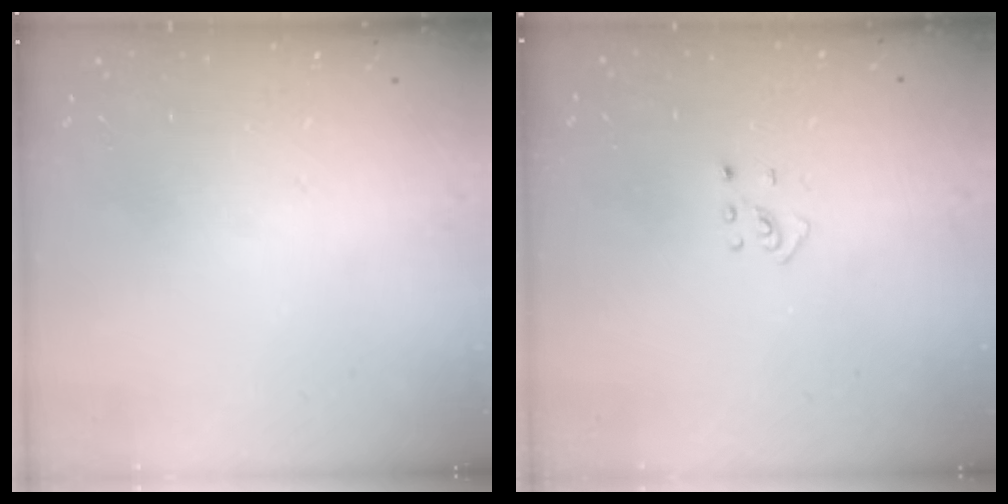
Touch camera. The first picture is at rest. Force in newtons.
{"total": 2.7, "press": 2.7, "slide": 0.5}